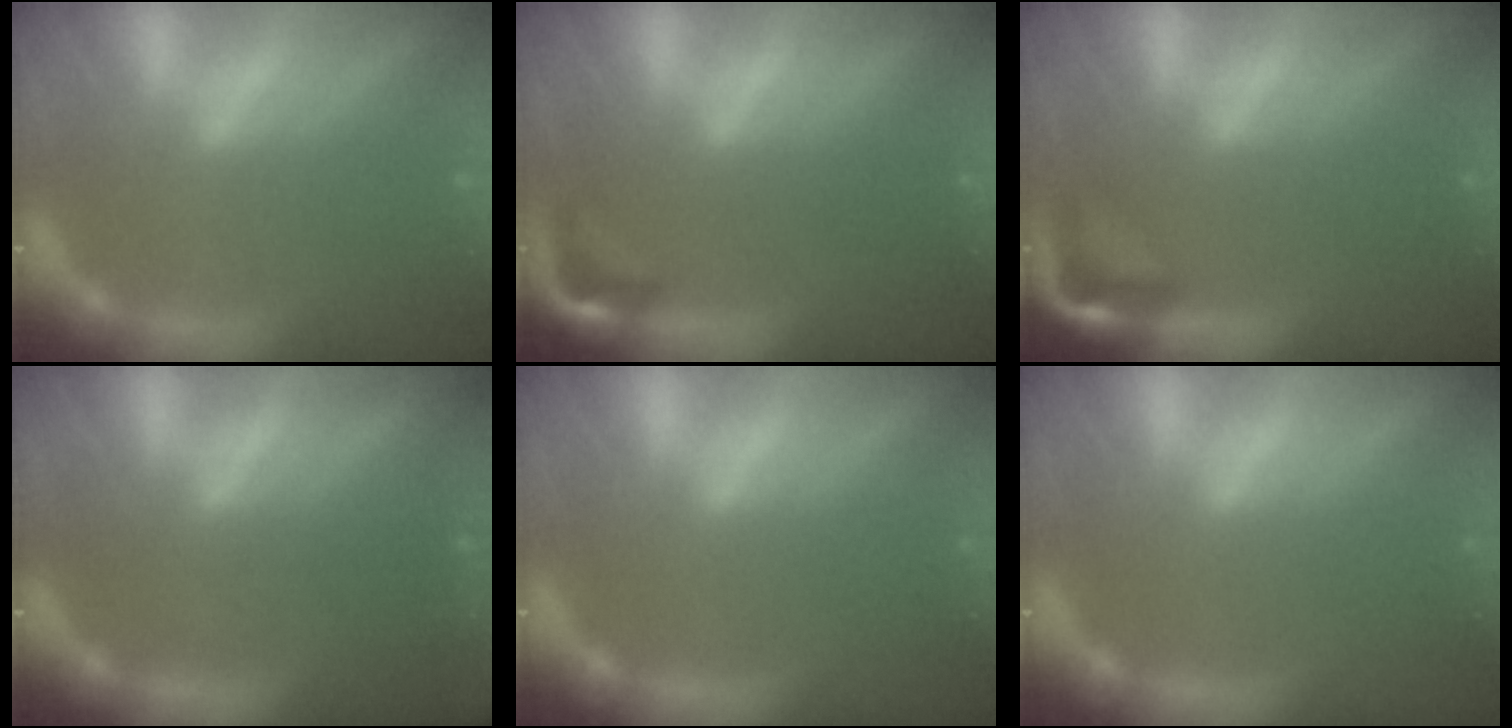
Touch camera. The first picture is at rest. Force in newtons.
{"total": 2.4}
{"total": 3.5}
{"total": 6.0}
{"total": 0.0}
{"total": 0.0}